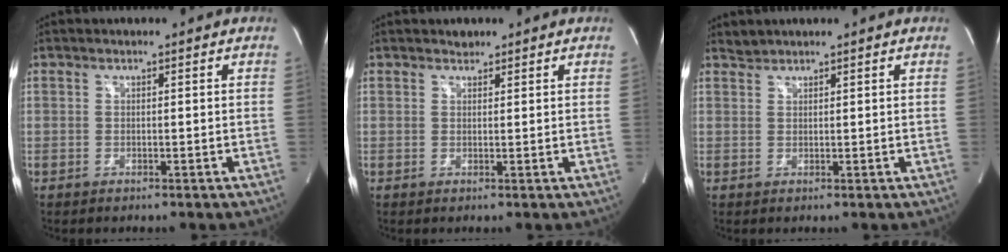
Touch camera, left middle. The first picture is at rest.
{"total": 1.0, "force": [0.9, 0.4, 0.1], "torque": [-0.006, -0.002, 0.013]}
{"total": 1.2, "force": [1.1, -0.1, -0.3], "torque": [-0.003, 0.002, 0.026]}